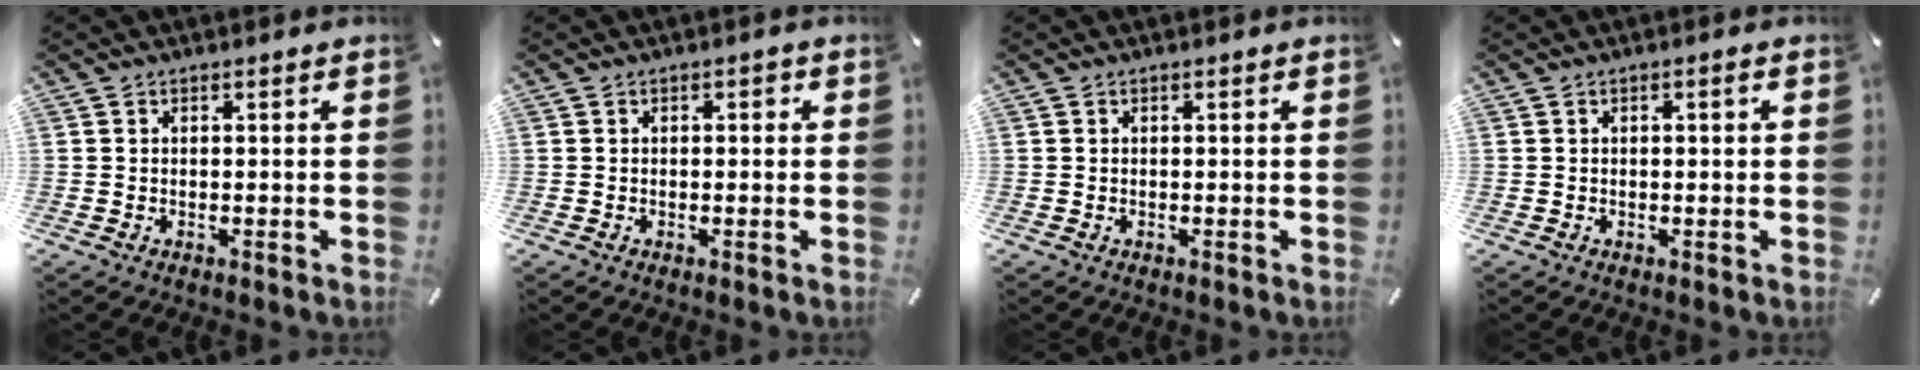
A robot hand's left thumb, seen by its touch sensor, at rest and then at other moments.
{"total": 1.2, "force": [0.0, 0.7, 0.9], "torque": [-0.019, 0.006, -0.003]}
{"total": 0.0}
{"total": 1.1, "force": [0.1, 0.3, 1.1], "torque": [-0.020, 0.002, 0.001]}